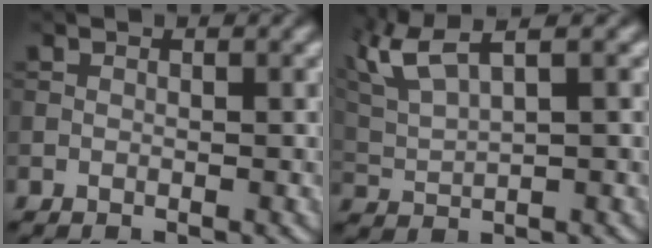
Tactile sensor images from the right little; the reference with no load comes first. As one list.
[{"total": 4.1, "force": [2.8, 0.7, 2.9], "torque": [-0.079, 0.025, 0.075]}]